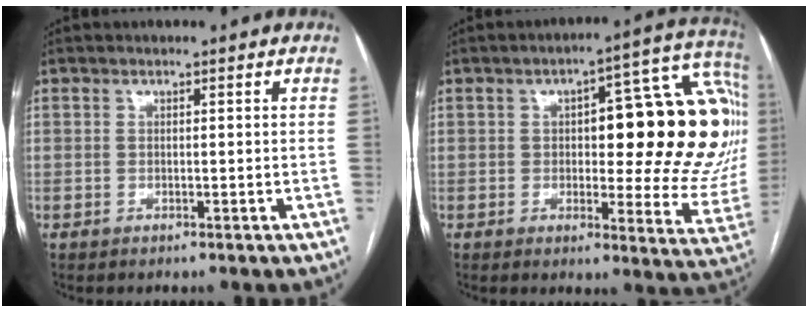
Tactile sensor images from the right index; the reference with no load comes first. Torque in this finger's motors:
{"motor_torque": [0.90, -0.28, 0.32, 0.06]}